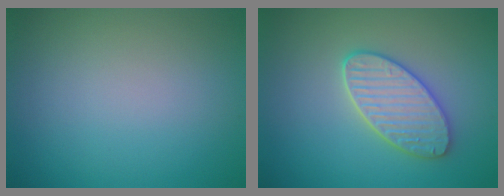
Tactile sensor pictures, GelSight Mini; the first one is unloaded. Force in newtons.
{"total": 4.2, "press": 3.9, "slide": 1.5}